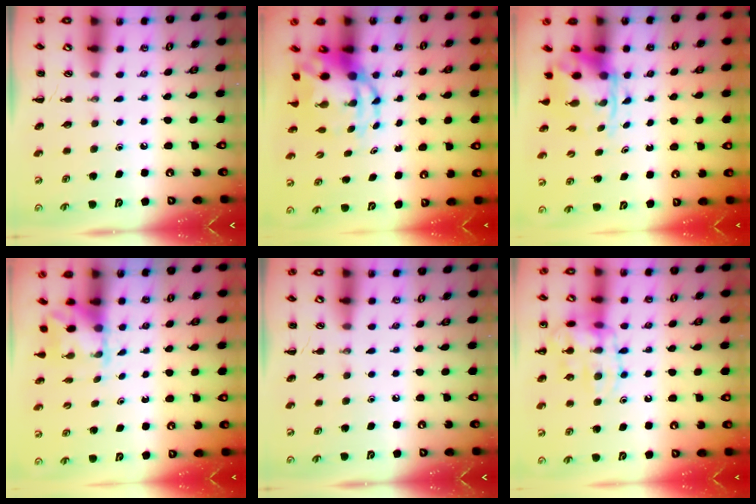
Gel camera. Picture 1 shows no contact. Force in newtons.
{"total": 7.5, "press": 7.2, "slide": 1.8}
{"total": 3.6, "press": 3.5, "slide": 1.0}
{"total": 2.0, "press": 1.9, "slide": 0.7}
{"total": 0.0}
{"total": 14.6, "press": 14.6, "slide": 1.1}